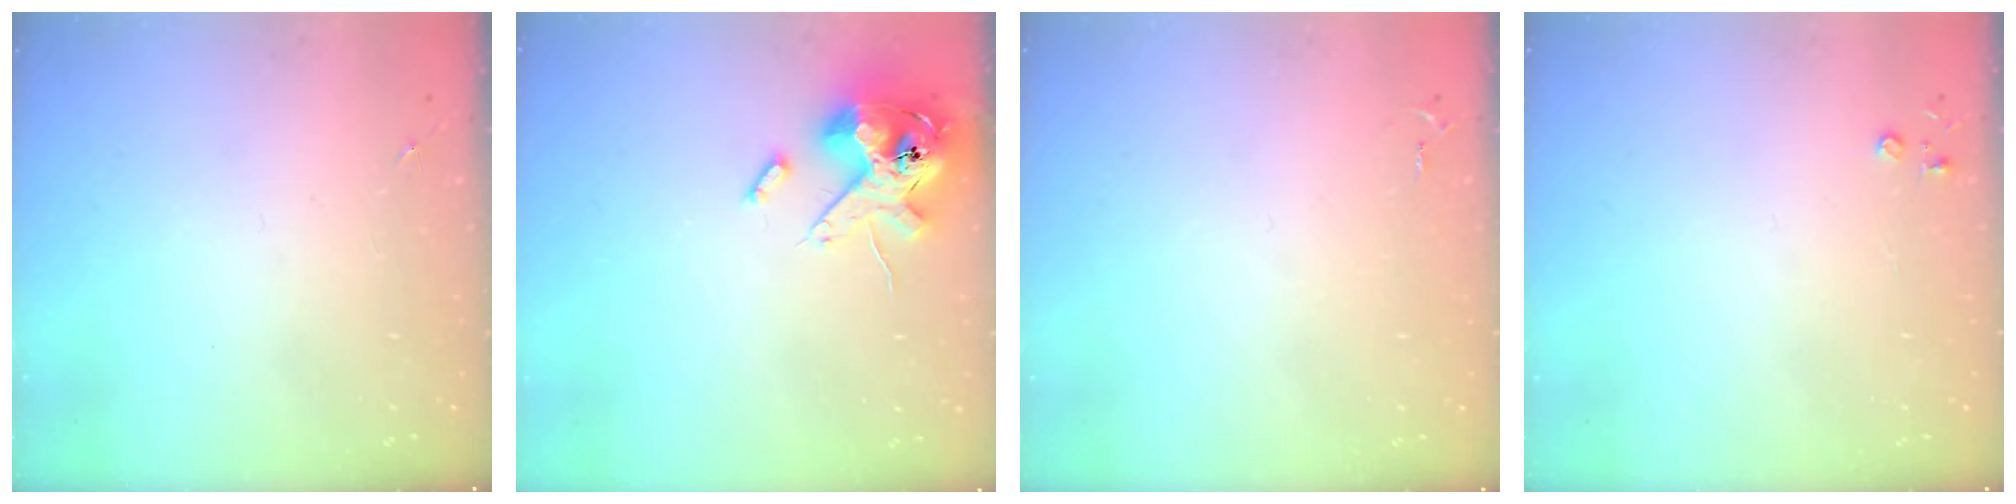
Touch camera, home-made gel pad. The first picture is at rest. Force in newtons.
{"total": 14.8, "press": 14.5, "slide": 2.9}
{"total": 2.6, "press": 2.6, "slide": 0.4}
{"total": 2.8, "press": 2.8, "slide": 0.3}